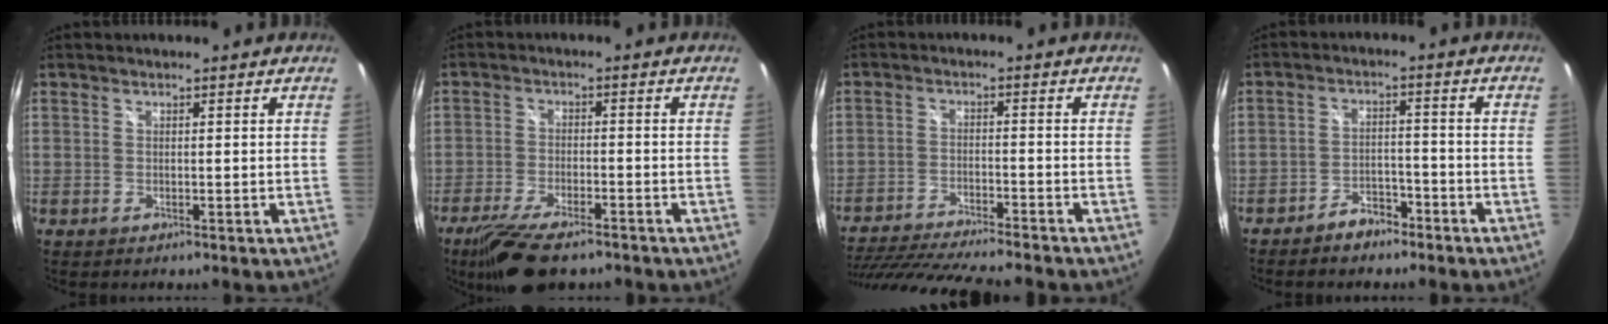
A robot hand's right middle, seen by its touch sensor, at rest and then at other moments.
{"total": 11.4, "force": [-8.5, 3.3, 6.7], "torque": [-0.151, -0.031, -0.149]}
{"total": 19.9, "force": [-17.2, 2.9, 9.5], "torque": [-0.189, -0.037, -0.270]}
{"total": 4.7, "force": [-3.8, 2.2, 1.7], "torque": [-0.046, 0.015, -0.056]}